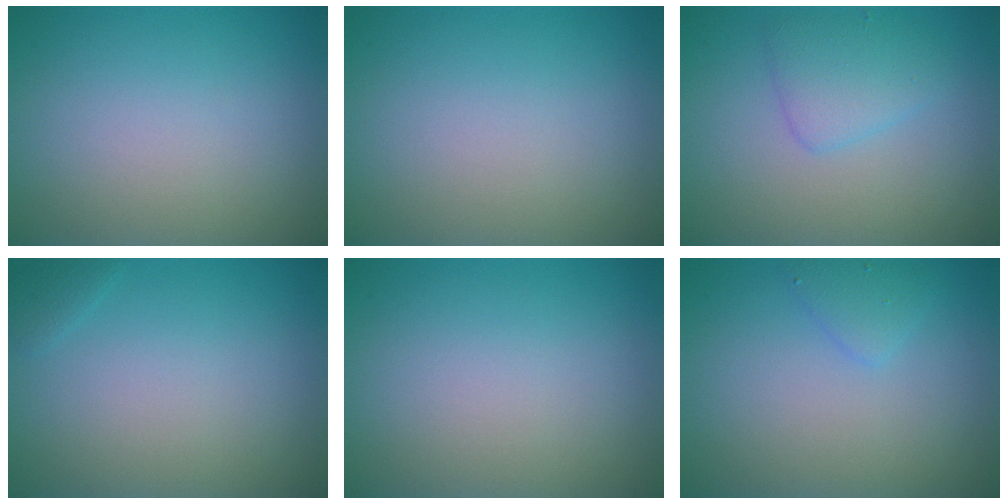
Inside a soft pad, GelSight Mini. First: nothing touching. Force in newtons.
{"total": 0.0}
{"total": 2.5, "press": 2.5, "slide": 0.1}
{"total": 0.7, "press": 0.7, "slide": 0.1}
{"total": 0.0}
{"total": 1.4, "press": 1.4, "slide": 0.1}